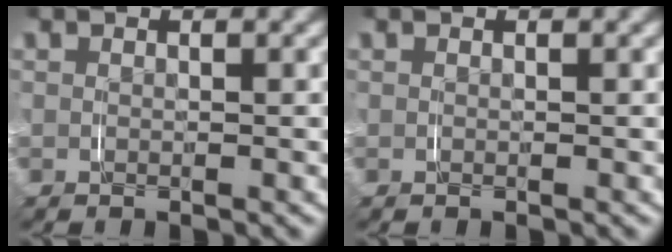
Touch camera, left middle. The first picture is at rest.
{"total": 0.0}